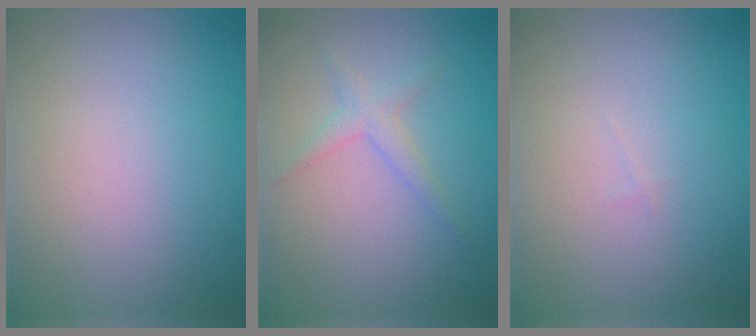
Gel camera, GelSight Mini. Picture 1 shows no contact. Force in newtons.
{"total": 1.8, "press": 1.8, "slide": 0.0}
{"total": 0.0}